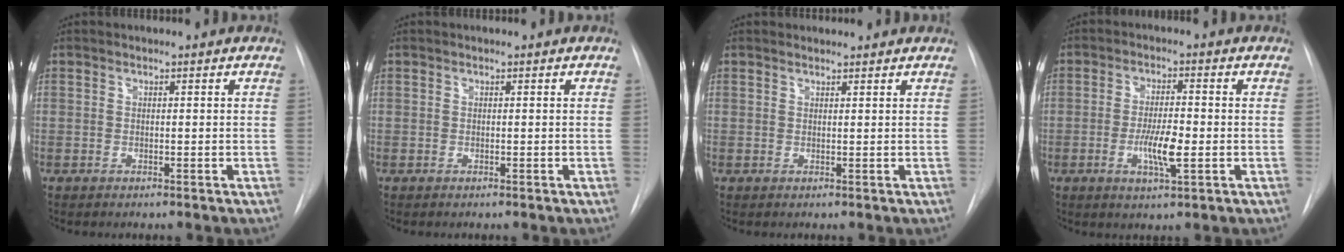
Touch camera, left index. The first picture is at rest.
{"total": 0.0}
{"total": 2.0, "force": [2.0, 0.3, 0.1], "torque": [-0.012, 0.014, 0.029]}
{"total": 5.8, "force": [-1.4, 1.0, 5.6], "torque": [-0.106, -0.008, -0.023]}